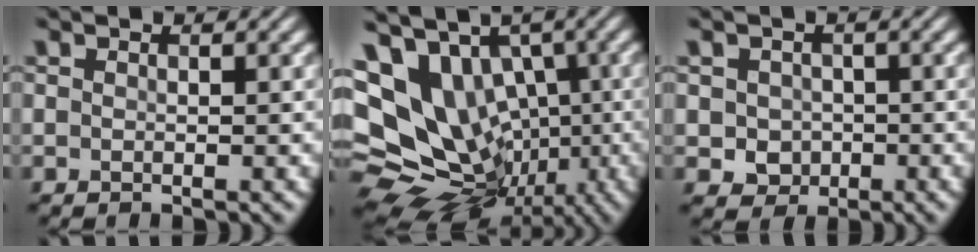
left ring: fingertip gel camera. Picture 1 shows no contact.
{"total": 18.2, "force": [0.9, 14.4, 11.1], "torque": [-0.201, 0.025, 0.018]}
{"total": 2.4, "force": [-0.4, 2.2, 1.0], "torque": [-0.014, -0.004, -0.007]}